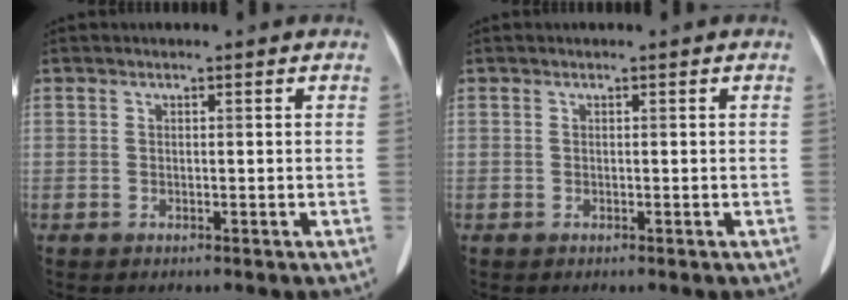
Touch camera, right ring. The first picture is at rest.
{"total": 0.0}